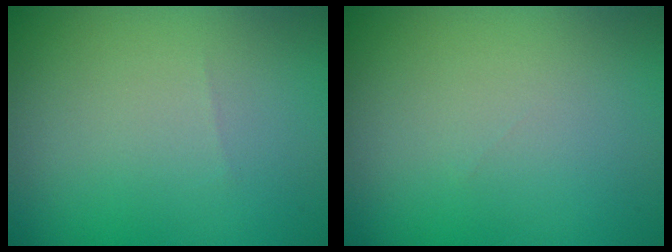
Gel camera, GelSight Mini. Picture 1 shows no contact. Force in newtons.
{"total": 0.0}